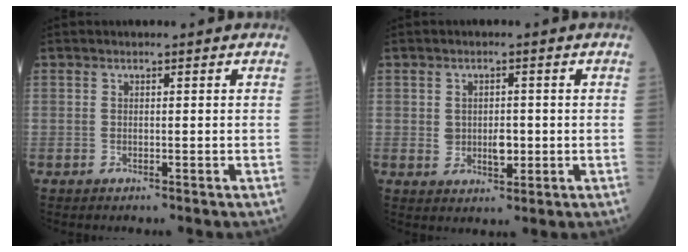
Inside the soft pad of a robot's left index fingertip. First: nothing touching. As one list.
[{"total": 3.4, "force": [-0.2, 2.3, 2.5], "torque": [-0.031, 0.000, 0.004]}]